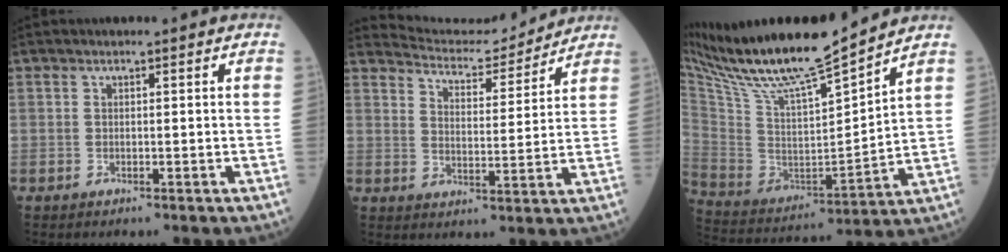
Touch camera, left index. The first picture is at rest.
{"total": 9.5, "force": [9.5, 0.5, 0.4], "torque": [-0.013, 0.003, 0.141]}
{"total": 19.0, "force": [15.9, 1.0, 10.3], "torque": [-0.190, -0.008, 0.288]}